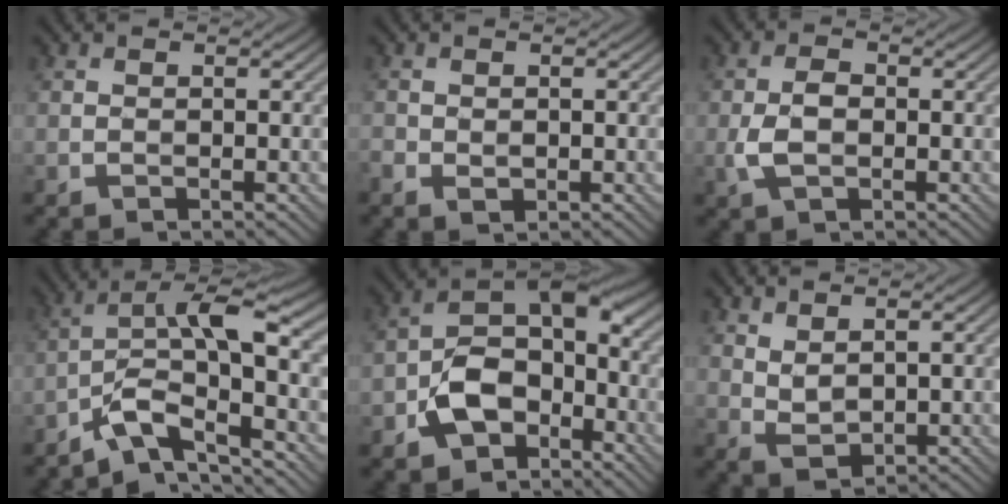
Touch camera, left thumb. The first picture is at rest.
{"total": 1.8, "force": [-0.6, 1.1, 1.2], "torque": [-0.032, -0.008, -0.009]}
{"total": 3.6, "force": [-0.7, 2.1, 2.8], "torque": [-0.063, -0.001, -0.014]}
{"total": 8.6, "force": [-3.5, 2.4, 7.5], "torque": [-0.130, 0.011, -0.078]}
{"total": 8.8, "force": [-3.8, 5.4, 5.7], "torque": [-0.097, 0.006, -0.083]}
{"total": 2.7, "force": [1.7, 1.1, 1.9], "torque": [-0.048, -0.003, 0.039]}